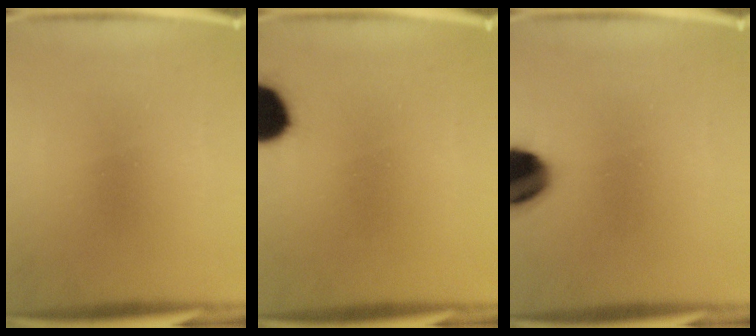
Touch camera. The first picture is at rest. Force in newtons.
{"total": 14.1}
{"total": 14.1}